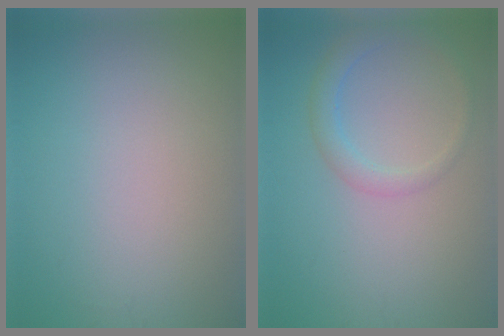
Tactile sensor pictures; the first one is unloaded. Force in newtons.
{"total": 2.3, "press": 2.3, "slide": 0.1}